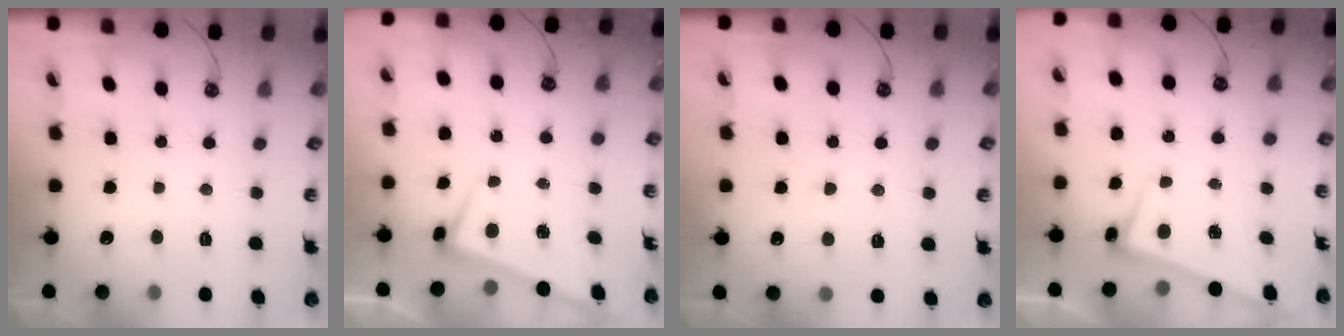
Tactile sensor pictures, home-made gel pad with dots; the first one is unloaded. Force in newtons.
{"total": 2.8, "press": 2.7, "slide": 0.4}
{"total": 2.6, "press": 2.5, "slide": 0.6}
{"total": 2.7, "press": 2.5, "slide": 1.0}